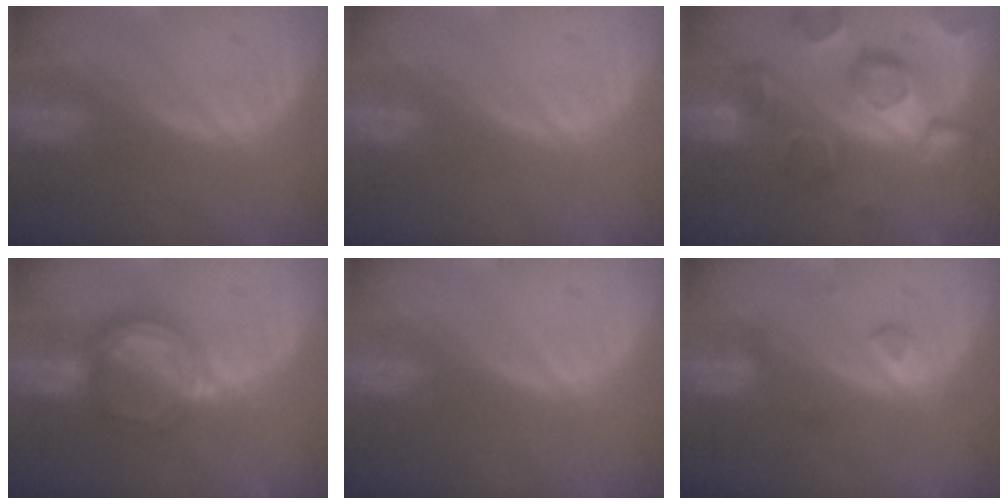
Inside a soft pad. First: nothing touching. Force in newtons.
{"total": 0.0}
{"total": 12.5, "press": 10.8, "slide": 6.2}
{"total": 6.4, "press": 5.7, "slide": 3.0}
{"total": 0.0}
{"total": 2.1, "press": 2.1, "slide": 0.1}